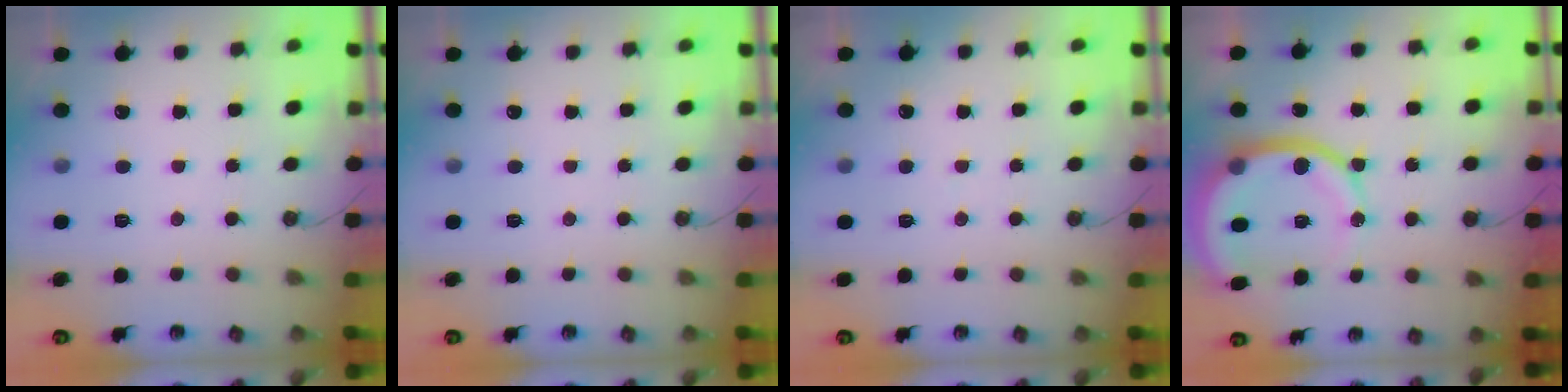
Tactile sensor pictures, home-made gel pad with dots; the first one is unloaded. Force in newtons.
{"total": 0.0}
{"total": 3.5, "press": 3.5, "slide": 0.4}
{"total": 13.8, "press": 13.7, "slide": 1.8}